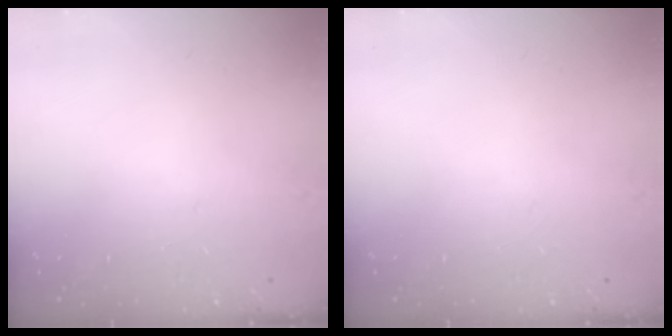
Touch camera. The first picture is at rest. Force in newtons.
{"total": 0.0}